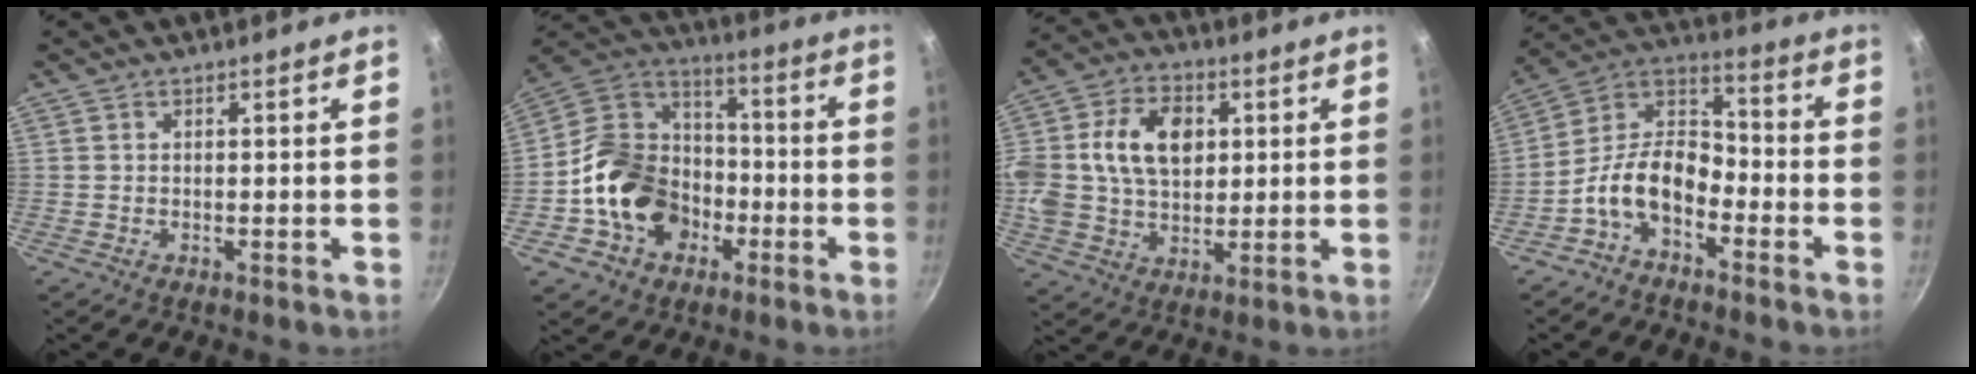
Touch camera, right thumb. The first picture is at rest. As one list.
[{"total": 17.9, "force": [-5.3, 14.5, 9.1], "torque": [-0.137, 0.056, -0.096]}, {"total": 18.5, "force": [3.3, 13.3, 12.5], "torque": [-0.234, 0.022, 0.055]}, {"total": 11.9, "force": [-5.5, 7.0, 7.9], "torque": [-0.131, 0.068, -0.129]}]